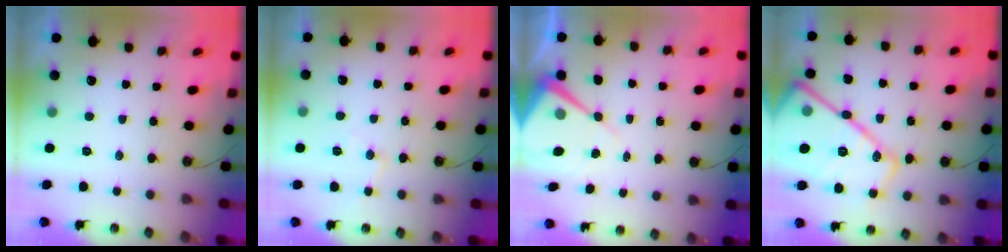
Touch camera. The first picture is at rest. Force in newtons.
{"total": 6.2, "press": 6.2, "slide": 0.3}
{"total": 7.6, "press": 7.6, "slide": 0.7}
{"total": 25.1, "press": 25.0, "slide": 2.5}